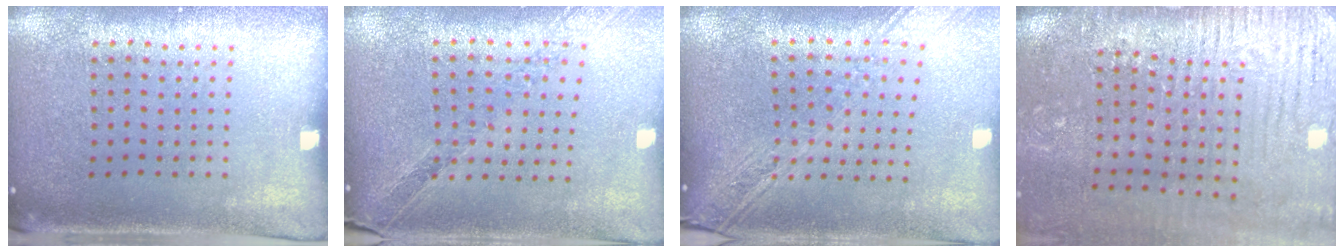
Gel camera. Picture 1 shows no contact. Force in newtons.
{"total": 1.2, "press": 1.2, "slide": 0.2}
{"total": 2.6, "press": 2.1, "slide": 1.6}
{"total": 3.9, "press": 3.8, "slide": 0.9}